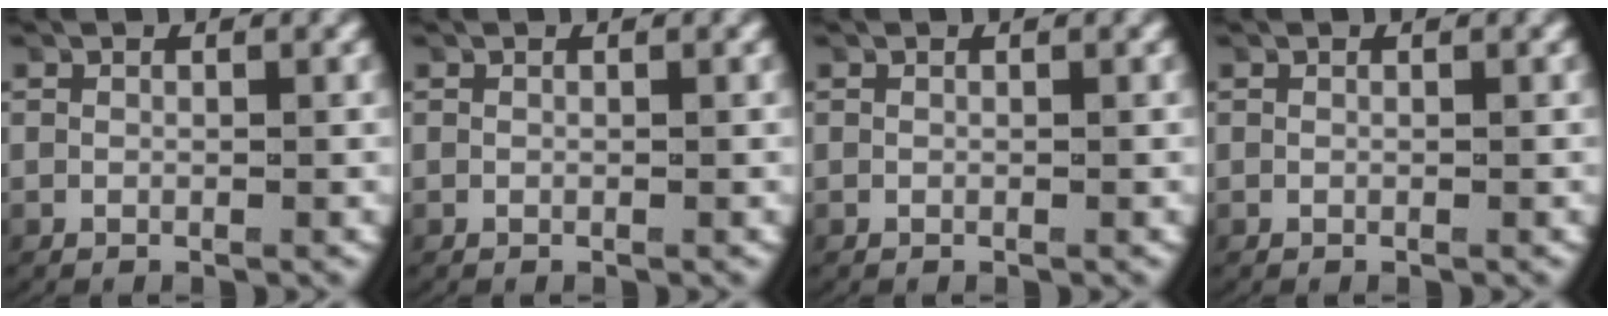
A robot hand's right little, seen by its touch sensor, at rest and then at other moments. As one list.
[{"total": 0.0}, {"total": 0.0}, {"total": 0.0}]